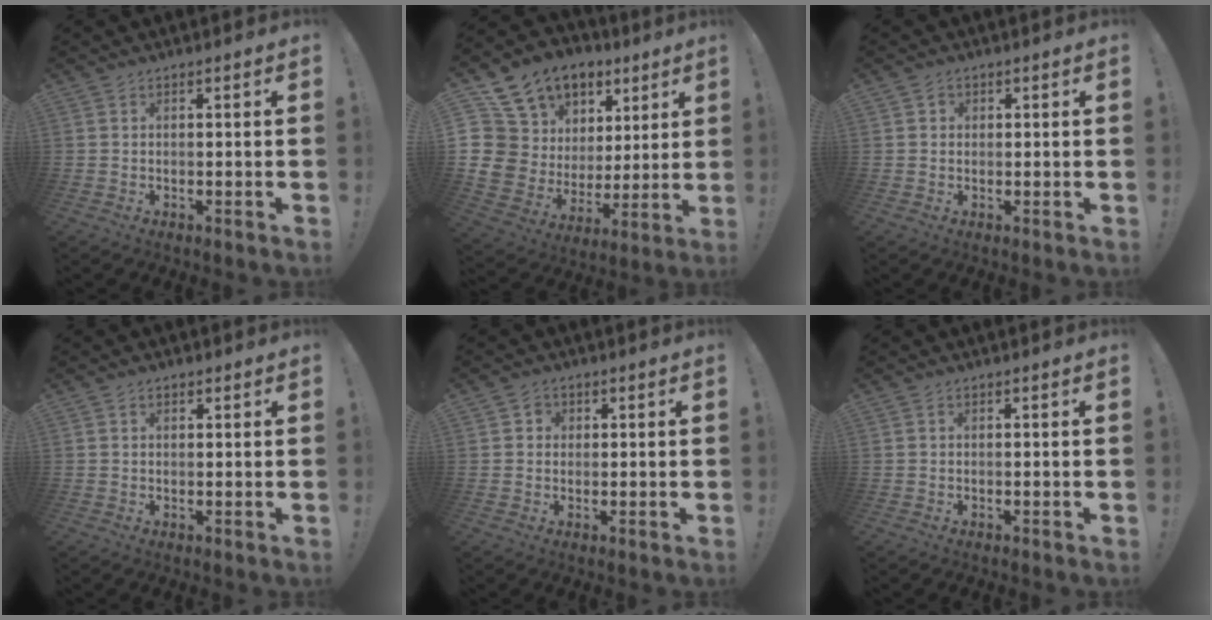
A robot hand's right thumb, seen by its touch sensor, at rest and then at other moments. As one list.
[{"total": 12.9, "force": [7.6, 9.9, 3.2], "torque": [-0.063, -0.069, 0.171]}, {"total": 1.4, "force": [0.4, 1.3, 0.3], "torque": [-0.006, 0.001, 0.007]}, {"total": 1.1, "force": [0.6, 0.8, 0.5], "torque": [-0.005, 0.001, 0.010]}, {"total": 2.6, "force": [0.5, 2.4, 0.7], "torque": [-0.007, 0.000, 0.007]}, {"total": 0.0}]